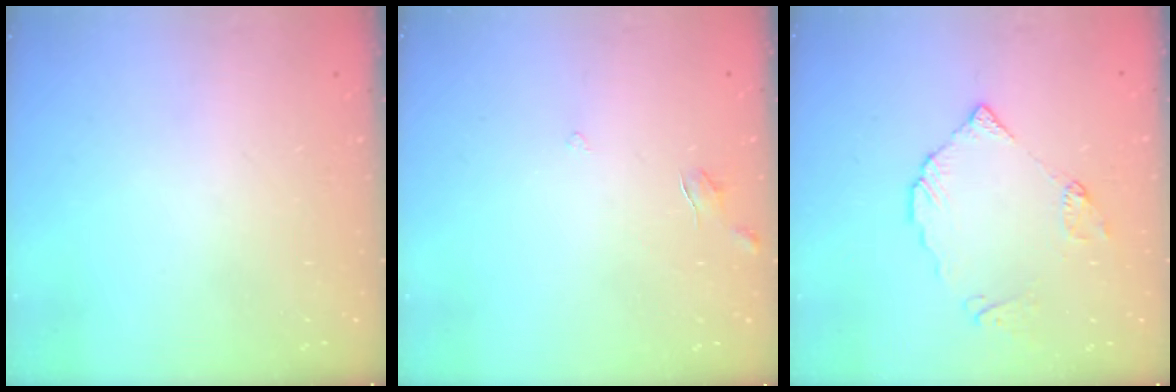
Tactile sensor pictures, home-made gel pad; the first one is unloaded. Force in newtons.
{"total": 3.9, "press": 3.9, "slide": 0.3}
{"total": 7.5, "press": 7.5, "slide": 0.8}